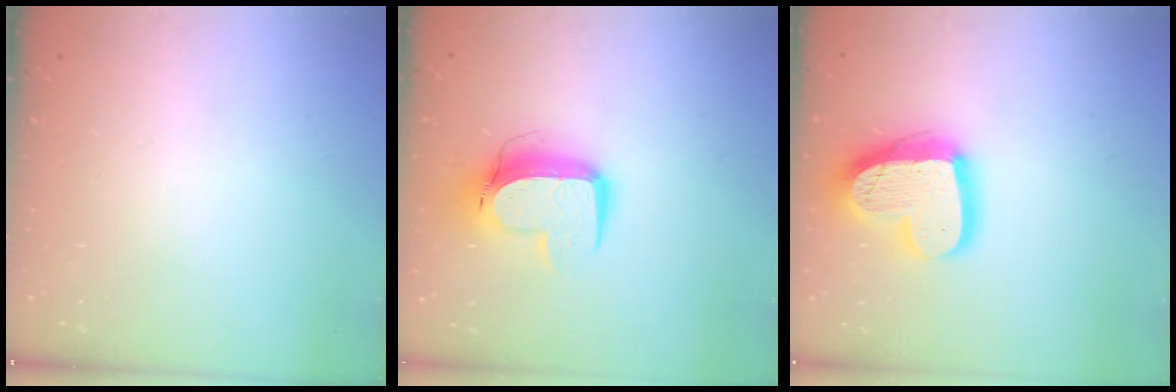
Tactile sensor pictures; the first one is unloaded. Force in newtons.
{"total": 12.3, "press": 12.3, "slide": 1.3}
{"total": 18.8, "press": 18.7, "slide": 1.9}